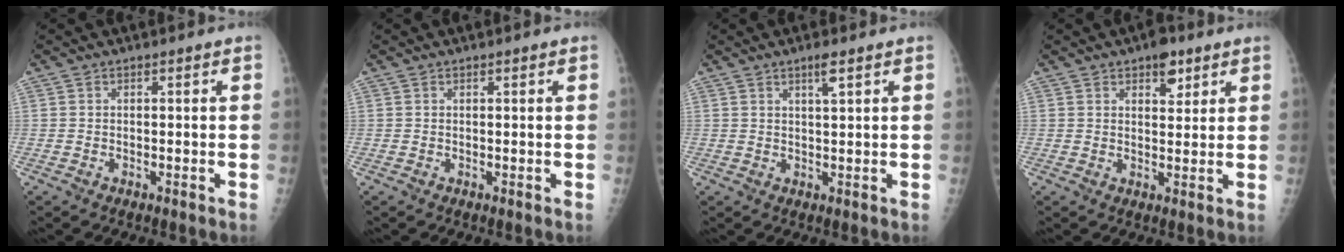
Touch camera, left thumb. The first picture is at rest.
{"total": 0.5, "force": [0.3, 0.1, 0.5], "torque": [-0.008, 0.001, 0.004]}
{"total": 2.7, "force": [1.6, 0.3, 2.2], "torque": [-0.039, -0.007, 0.028]}
{"total": 4.9, "force": [3.0, 2.5, 3.0], "torque": [-0.023, -0.014, 0.040]}